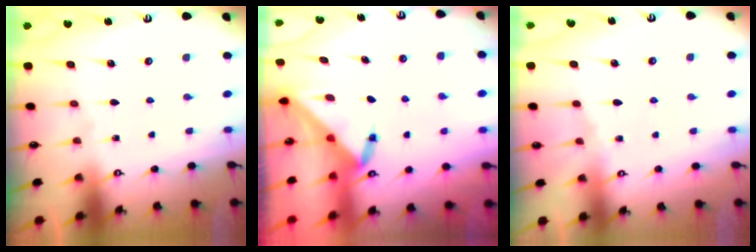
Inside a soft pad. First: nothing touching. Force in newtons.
{"total": 3.6, "press": 3.6, "slide": 0.3}
{"total": 3.5, "press": 3.4, "slide": 0.7}